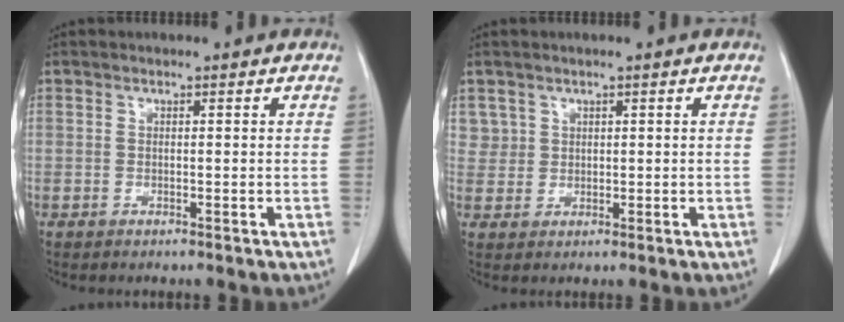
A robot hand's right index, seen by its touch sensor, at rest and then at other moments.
{"total": 2.5, "force": [1.3, 2.1, -0.3], "torque": [0.022, 0.005, 0.019]}